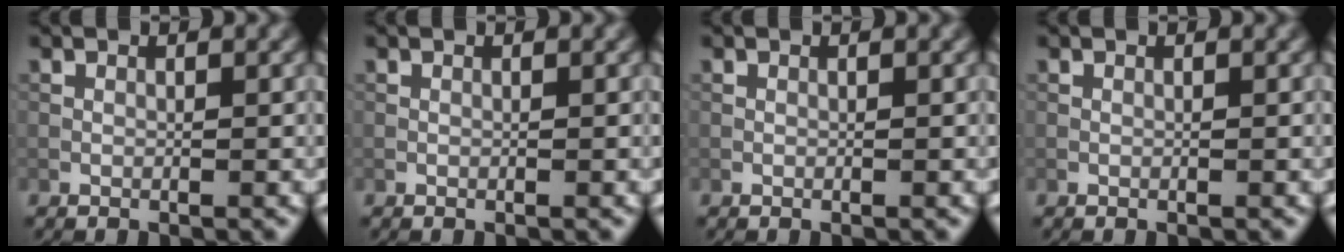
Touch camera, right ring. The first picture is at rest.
{"total": 0.0}
{"total": 0.0}
{"total": 0.0}